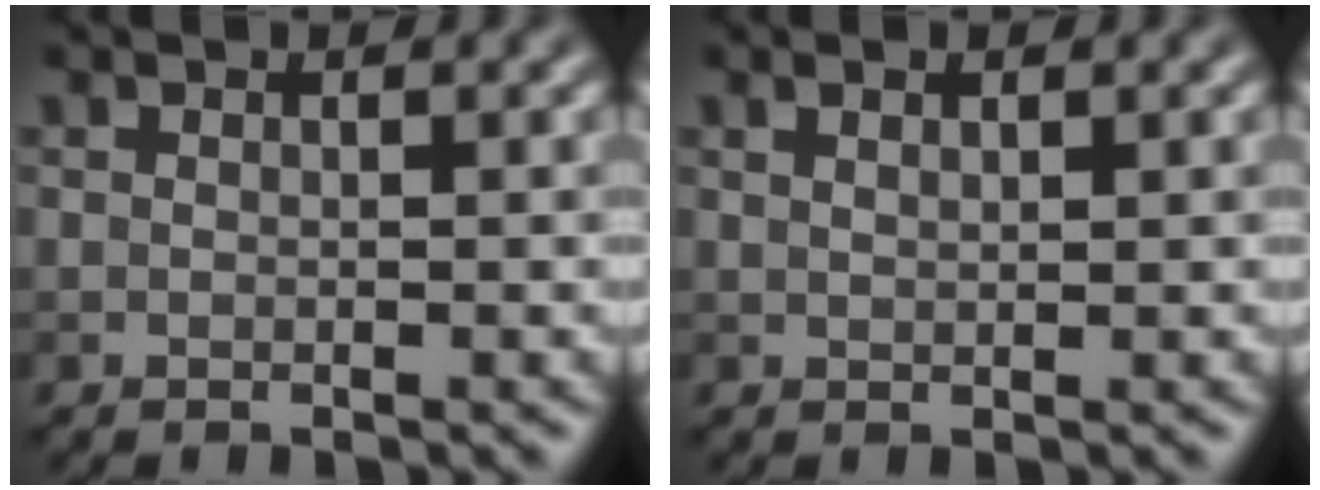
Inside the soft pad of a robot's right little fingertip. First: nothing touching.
{"total": 0.9, "force": [0.7, 0.2, 0.6], "torque": [-0.013, 0.001, 0.013]}